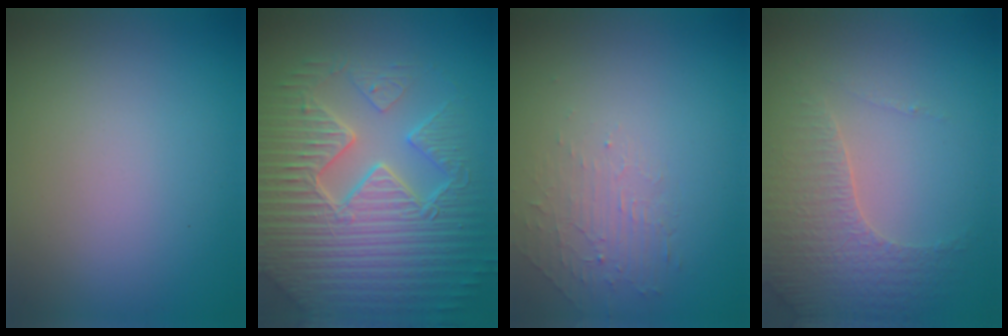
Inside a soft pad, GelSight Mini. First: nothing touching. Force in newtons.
{"total": 9.5, "press": 6.5, "slide": 7.0}
{"total": 1.8, "press": 0.5, "slide": 1.7}
{"total": 4.4, "press": 3.3, "slide": 2.9}